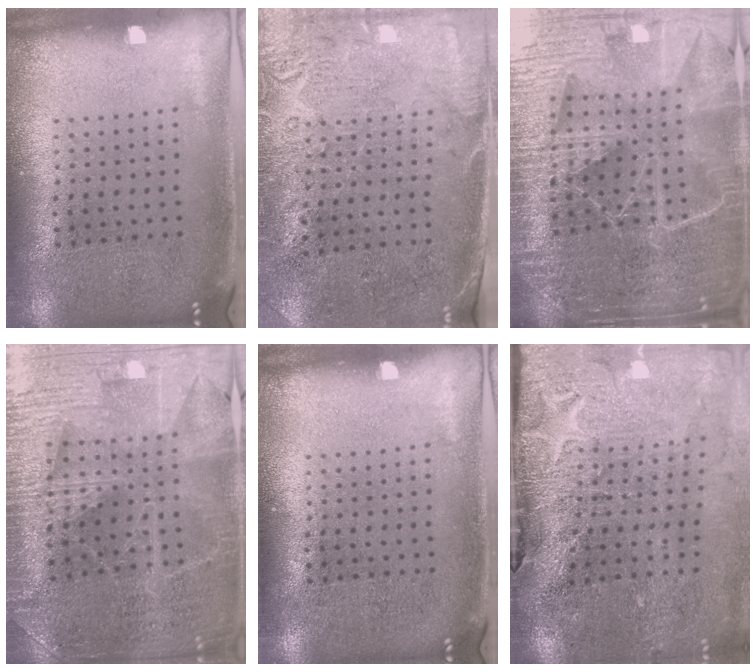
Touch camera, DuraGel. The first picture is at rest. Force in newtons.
{"total": 2.8, "press": 2.4, "slide": 1.4}
{"total": 6.5, "press": 5.5, "slide": 3.3}
{"total": 3.4, "press": 3.3, "slide": 0.7}
{"total": 0.0}
{"total": 3.6, "press": 3.3, "slide": 1.4}